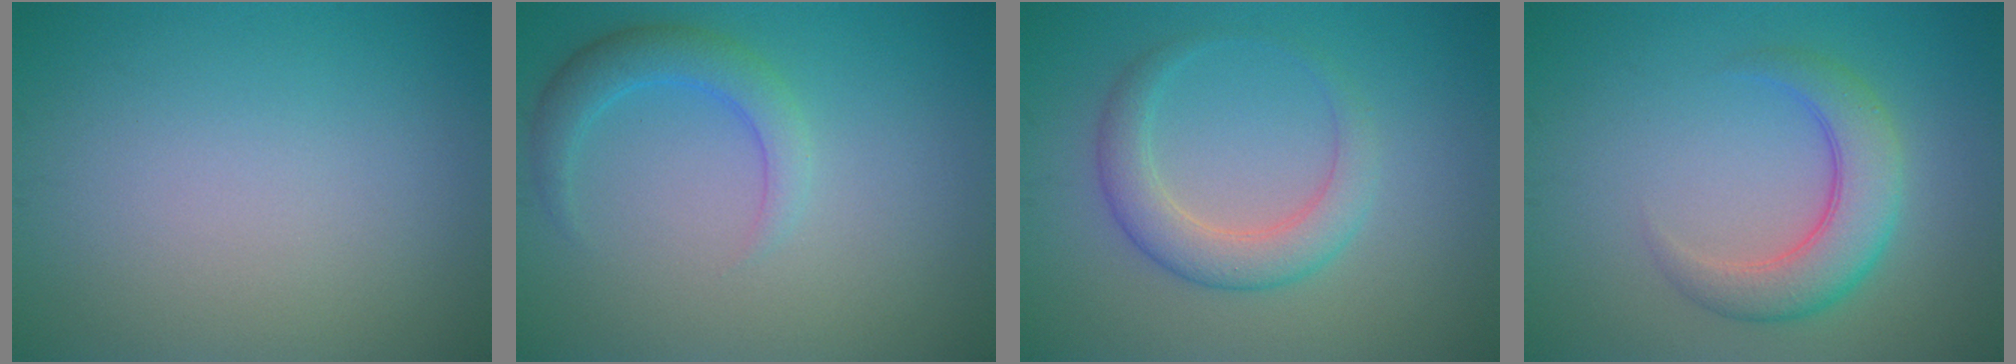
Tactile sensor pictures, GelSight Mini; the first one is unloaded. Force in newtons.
{"total": 2.9, "press": 2.9, "slide": 0.1}
{"total": 3.6, "press": 3.6, "slide": 0.3}
{"total": 4.7, "press": 4.7, "slide": 0.3}